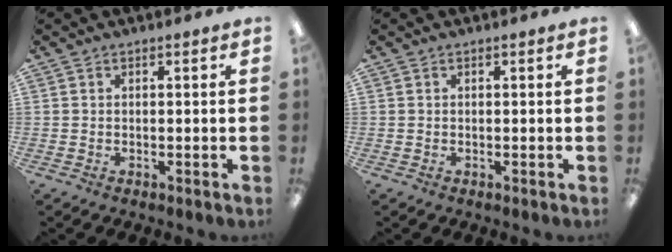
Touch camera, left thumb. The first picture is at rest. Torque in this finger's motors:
{"motor_torque": [0.04, -0.01, -0.09, 0.06, 0.00]}